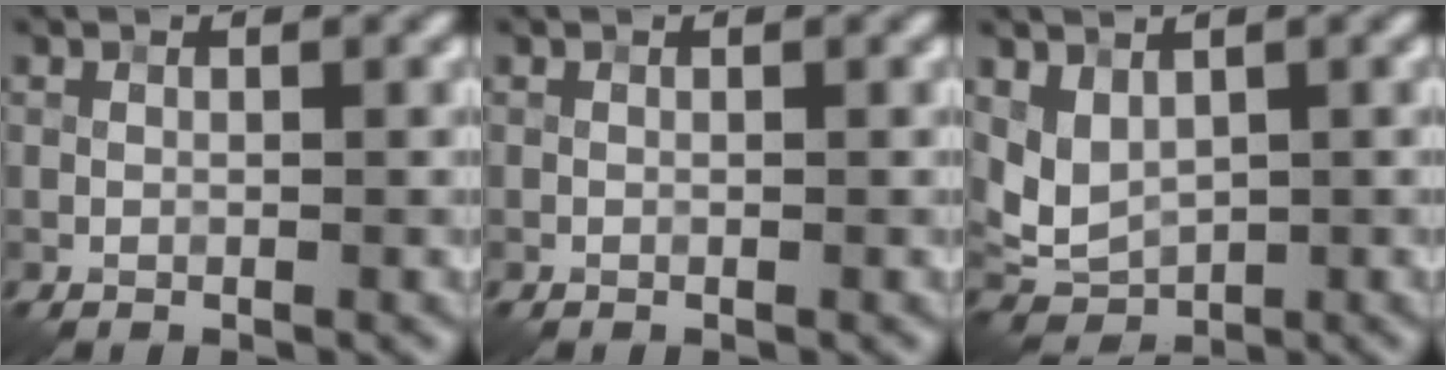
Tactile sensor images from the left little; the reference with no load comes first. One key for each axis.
{"total": 0.0}
{"total": 2.9, "fx": 1.0, "fy": 2.0, "fz": 1.8, "tx": -0.040, "ty": -0.006, "tz": 0.027}